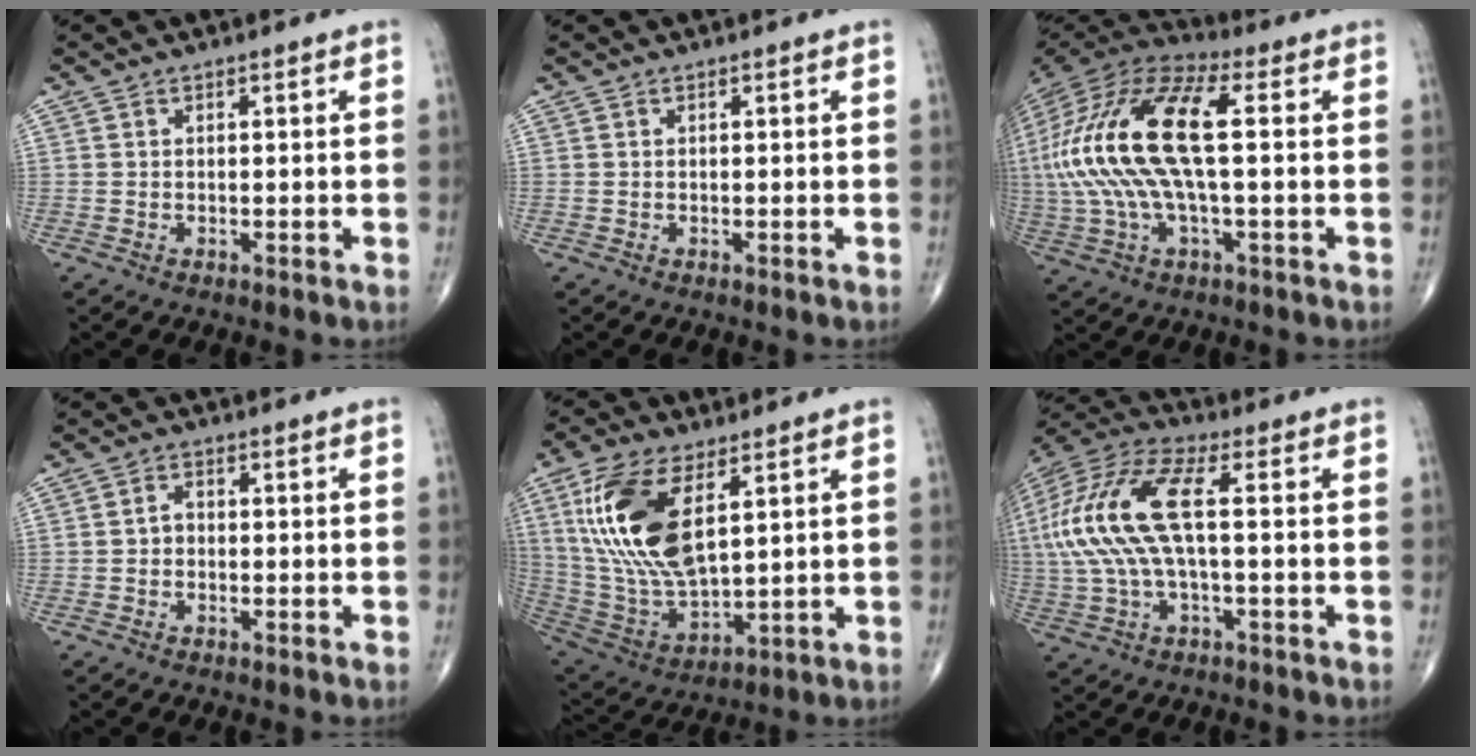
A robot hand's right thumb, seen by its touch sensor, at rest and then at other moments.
{"total": 0.0}
{"total": 23.2, "force": [1.4, 8.6, 21.5], "torque": [-0.468, 0.026, 0.017]}
{"total": 1.9, "force": [-0.4, 1.5, 1.2], "torque": [-0.014, 0.010, -0.011]}
{"total": 19.1, "force": [6.3, 8.8, 15.8], "torque": [-0.317, -0.026, 0.128]}
{"total": 18.0, "force": [1.1, 6.7, 16.7], "torque": [-0.382, 0.036, 0.017]}